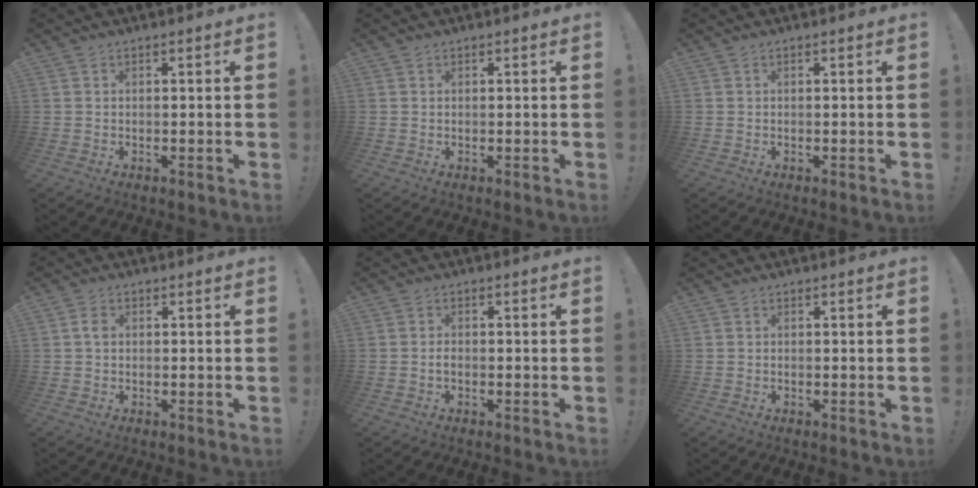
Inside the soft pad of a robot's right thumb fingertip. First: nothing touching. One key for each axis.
{"total": 0.0}
{"total": 0.0}
{"total": 2.3, "fx": 0.2, "fy": 1.6, "fz": 1.7, "tx": -0.025, "ty": 0.004, "tz": 0.002}
{"total": 1.2, "fx": -0.8, "fy": 0.7, "fz": 0.6, "tx": -0.018, "ty": 0.008, "tz": -0.014}
{"total": 0.8, "fx": -0.1, "fy": 0.7, "fz": -0.4, "tx": 0.009, "ty": 0.001, "tz": -0.003}